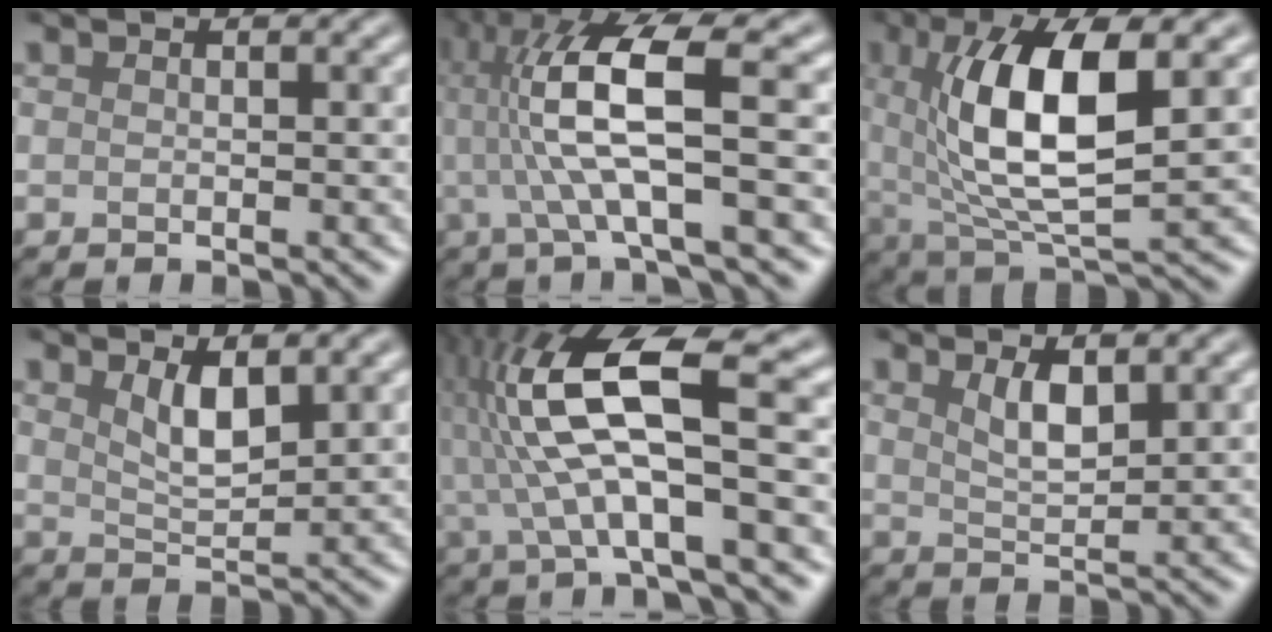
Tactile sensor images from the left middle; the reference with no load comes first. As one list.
[{"total": 9.2, "force": [0.7, 2.0, 8.9], "torque": [-0.167, 0.012, 0.015]}, {"total": 10.2, "force": [1.8, 3.5, 9.4], "torque": [-0.167, -0.003, 0.034]}, {"total": 2.9, "force": [1.6, 1.0, 2.3], "torque": [-0.047, -0.008, 0.033]}, {"total": 11.1, "force": [0.5, 3.2, 10.6], "torque": [-0.209, 0.016, 0.006]}, {"total": 2.5, "force": [1.4, 0.8, 1.9], "torque": [-0.039, -0.005, 0.029]}]